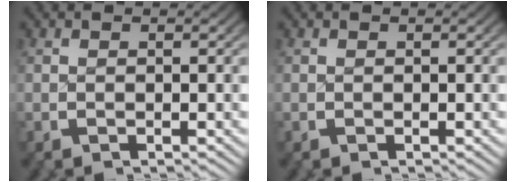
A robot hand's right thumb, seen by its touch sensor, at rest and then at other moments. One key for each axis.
{"total": 0.0}